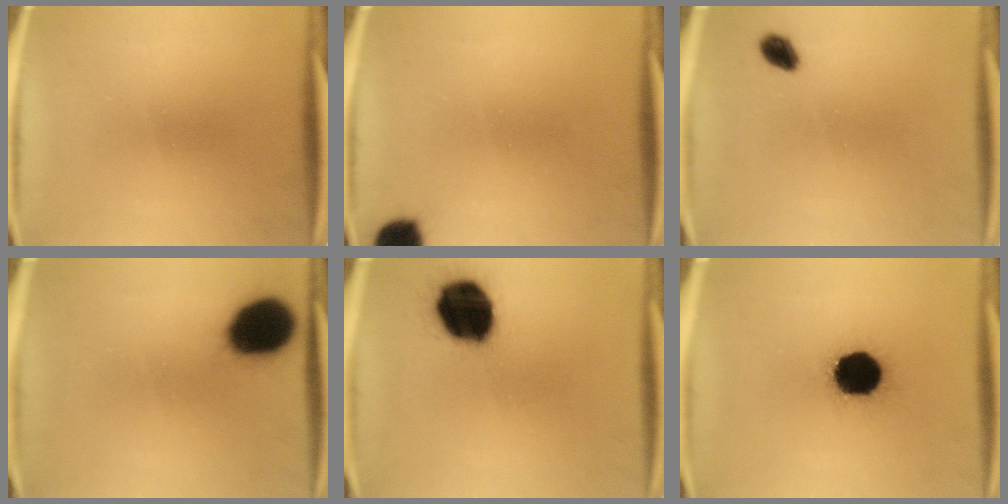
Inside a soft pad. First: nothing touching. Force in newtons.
{"total": 5.8}
{"total": 2.8}
{"total": 16.9}
{"total": 19.6}
{"total": 17.3}